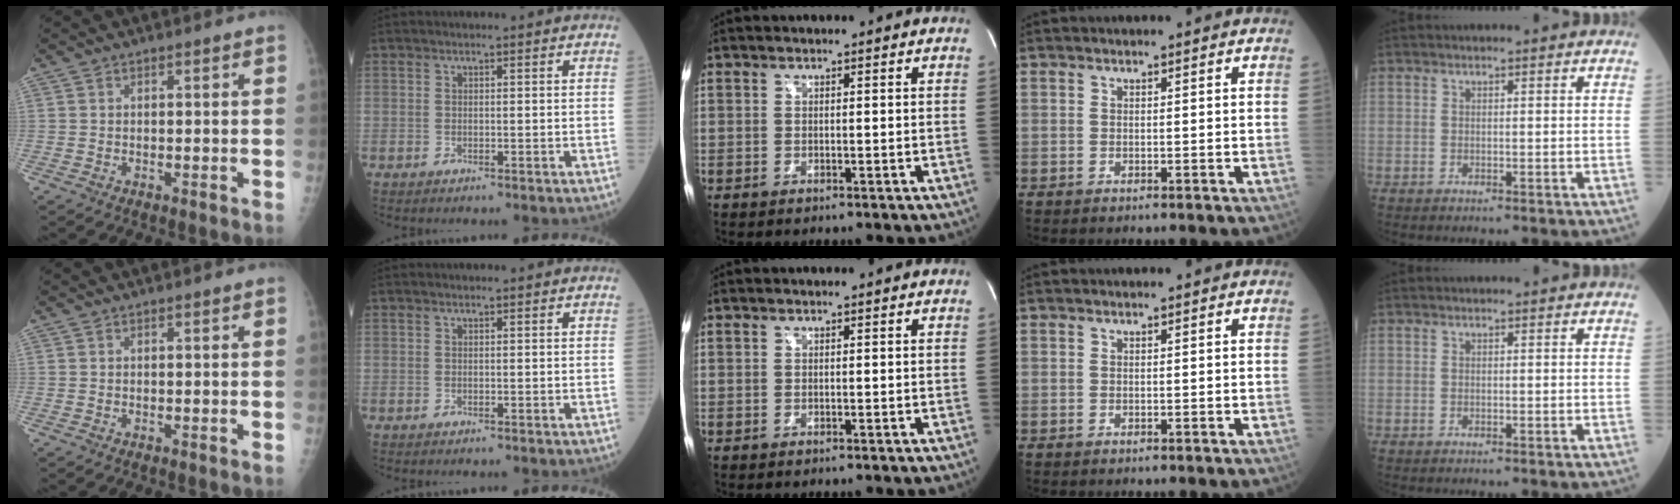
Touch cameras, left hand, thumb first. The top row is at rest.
{}